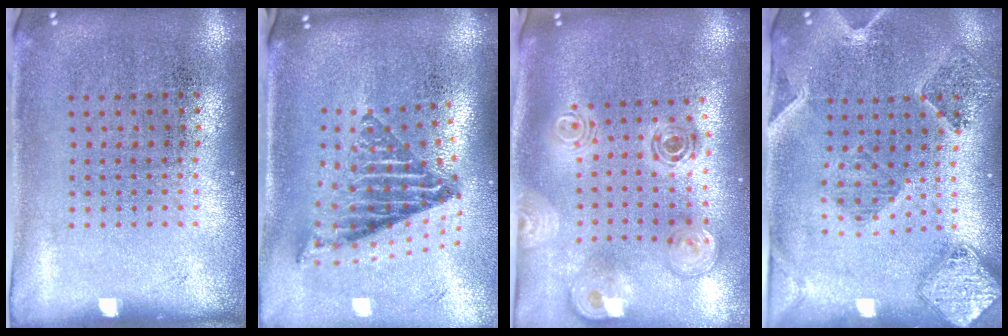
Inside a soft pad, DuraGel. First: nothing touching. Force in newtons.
{"total": 2.0, "press": 1.5, "slide": 1.4}
{"total": 2.0, "press": 1.7, "slide": 1.0}
{"total": 1.5, "press": 1.5, "slide": 0.2}